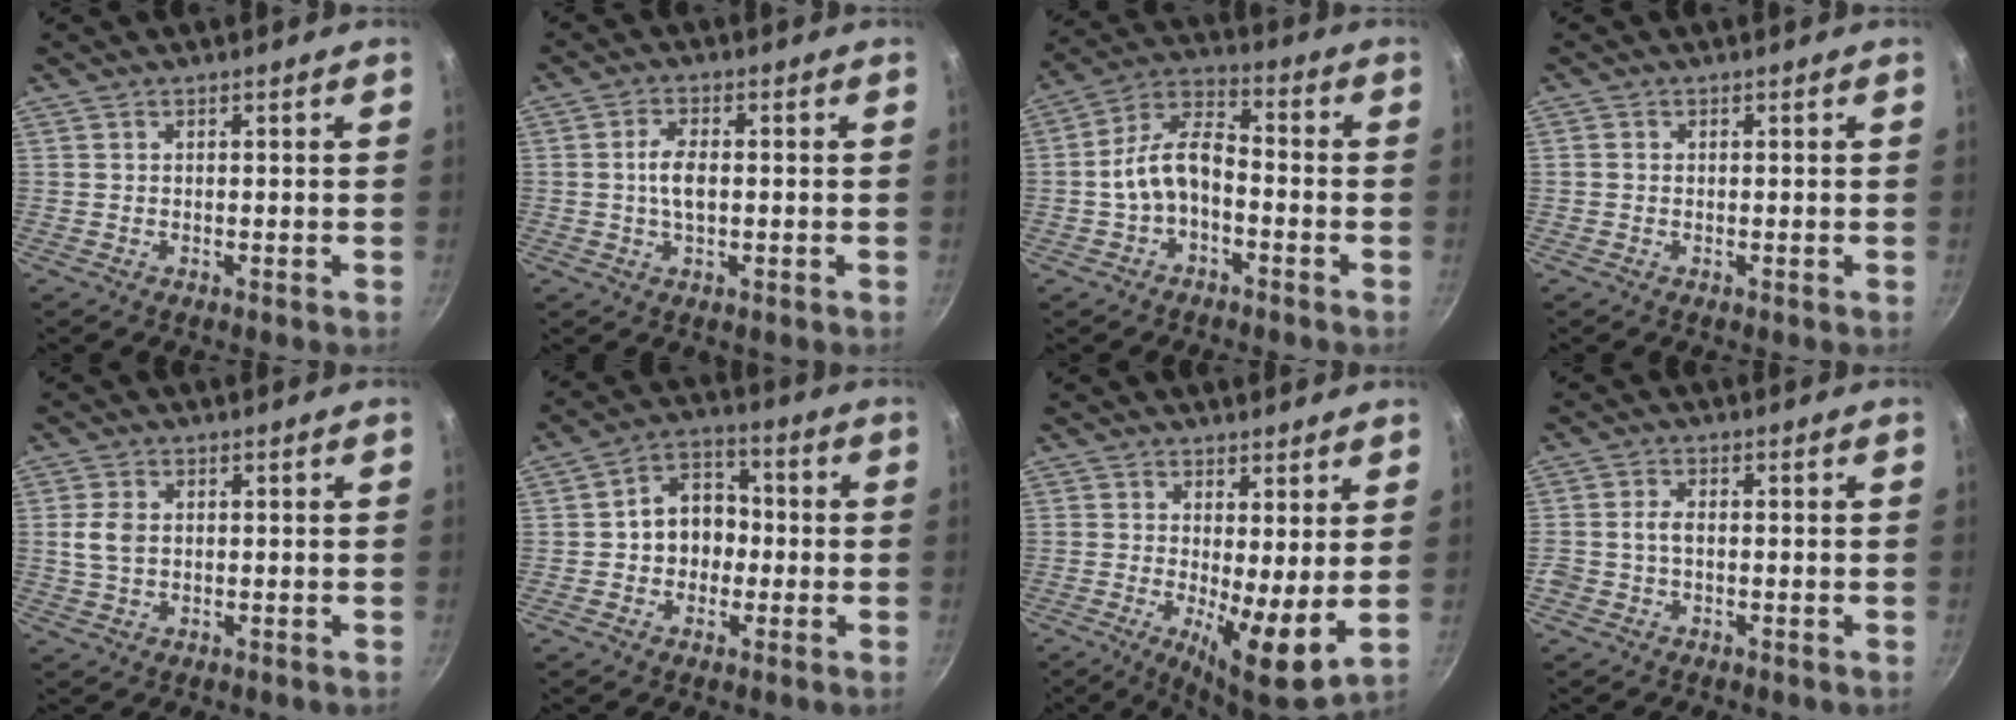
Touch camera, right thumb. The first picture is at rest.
{"total": 5.0, "force": [-0.1, 2.6, 4.3], "torque": [-0.079, 0.012, -0.006]}
{"total": 10.0, "force": [-2.7, 5.8, 7.6], "torque": [-0.130, 0.051, -0.059]}
{"total": 0.6, "force": [-0.1, 0.6, 0.2], "torque": [-0.002, 0.002, -0.005]}
{"total": 4.2, "force": [0.4, 2.9, 3.0], "torque": [-0.058, 0.003, 0.007]}
{"total": 9.4, "force": [-0.8, 7.6, 5.4], "torque": [-0.034, 0.029, -0.024]}
{"total": 9.4, "force": [0.7, 2.6, 9.0], "torque": [-0.136, -0.026, 0.010]}
{"total": 2.8, "force": [-0.5, 1.8, 2.0], "torque": [-0.036, 0.012, -0.011]}